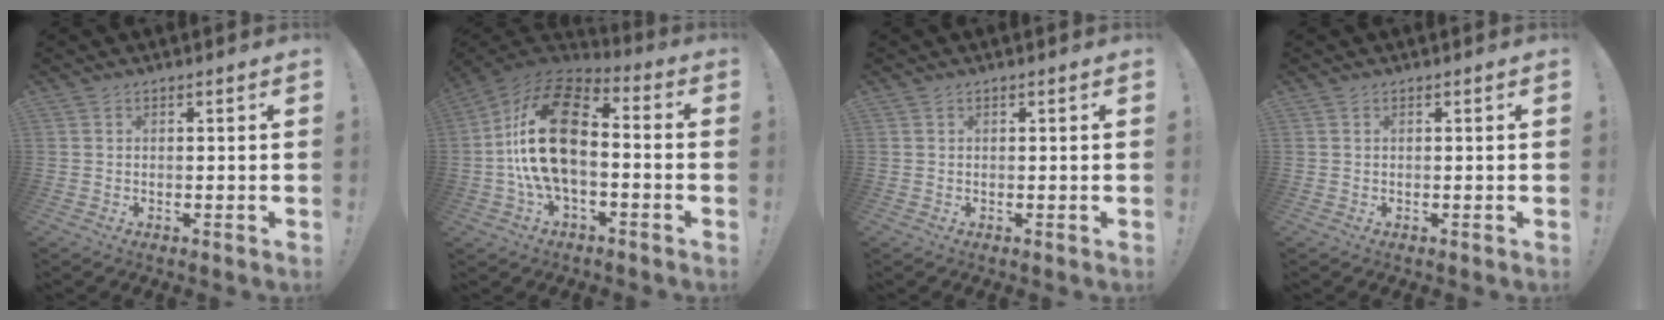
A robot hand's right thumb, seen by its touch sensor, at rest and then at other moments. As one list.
[{"total": 21.4, "force": [-0.6, 12.0, 17.7], "torque": [-0.346, 0.025, -0.004]}, {"total": 0.0}, {"total": 0.0}]